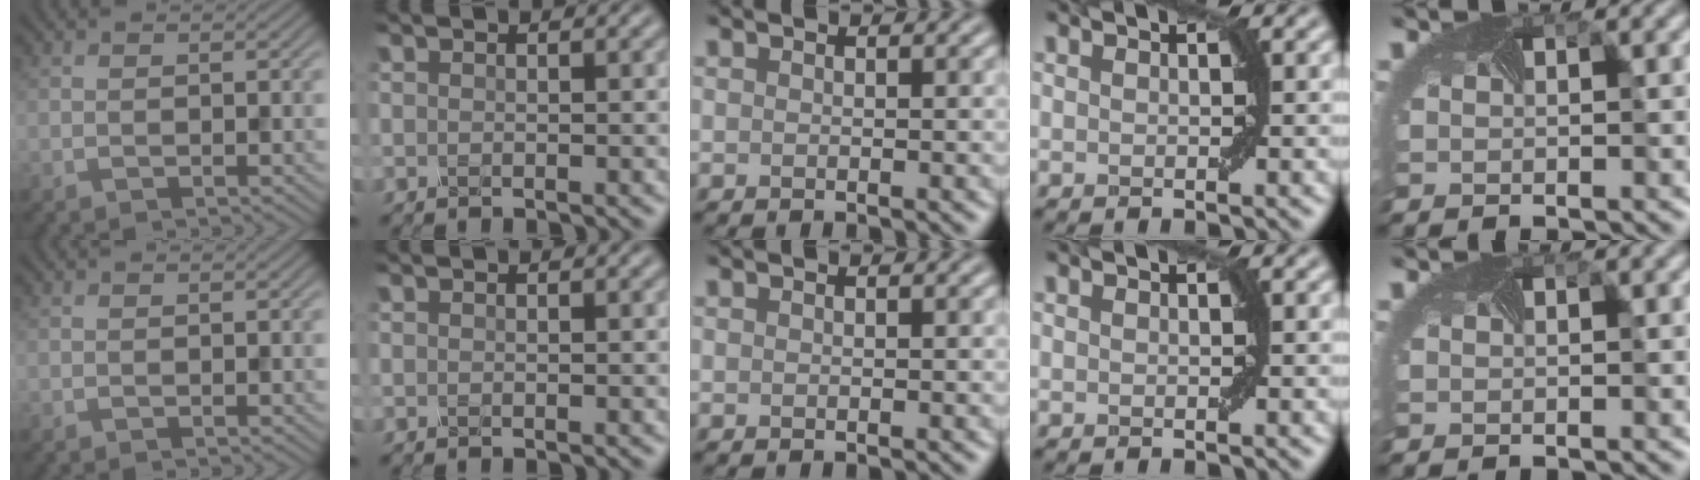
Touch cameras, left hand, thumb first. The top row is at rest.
{}